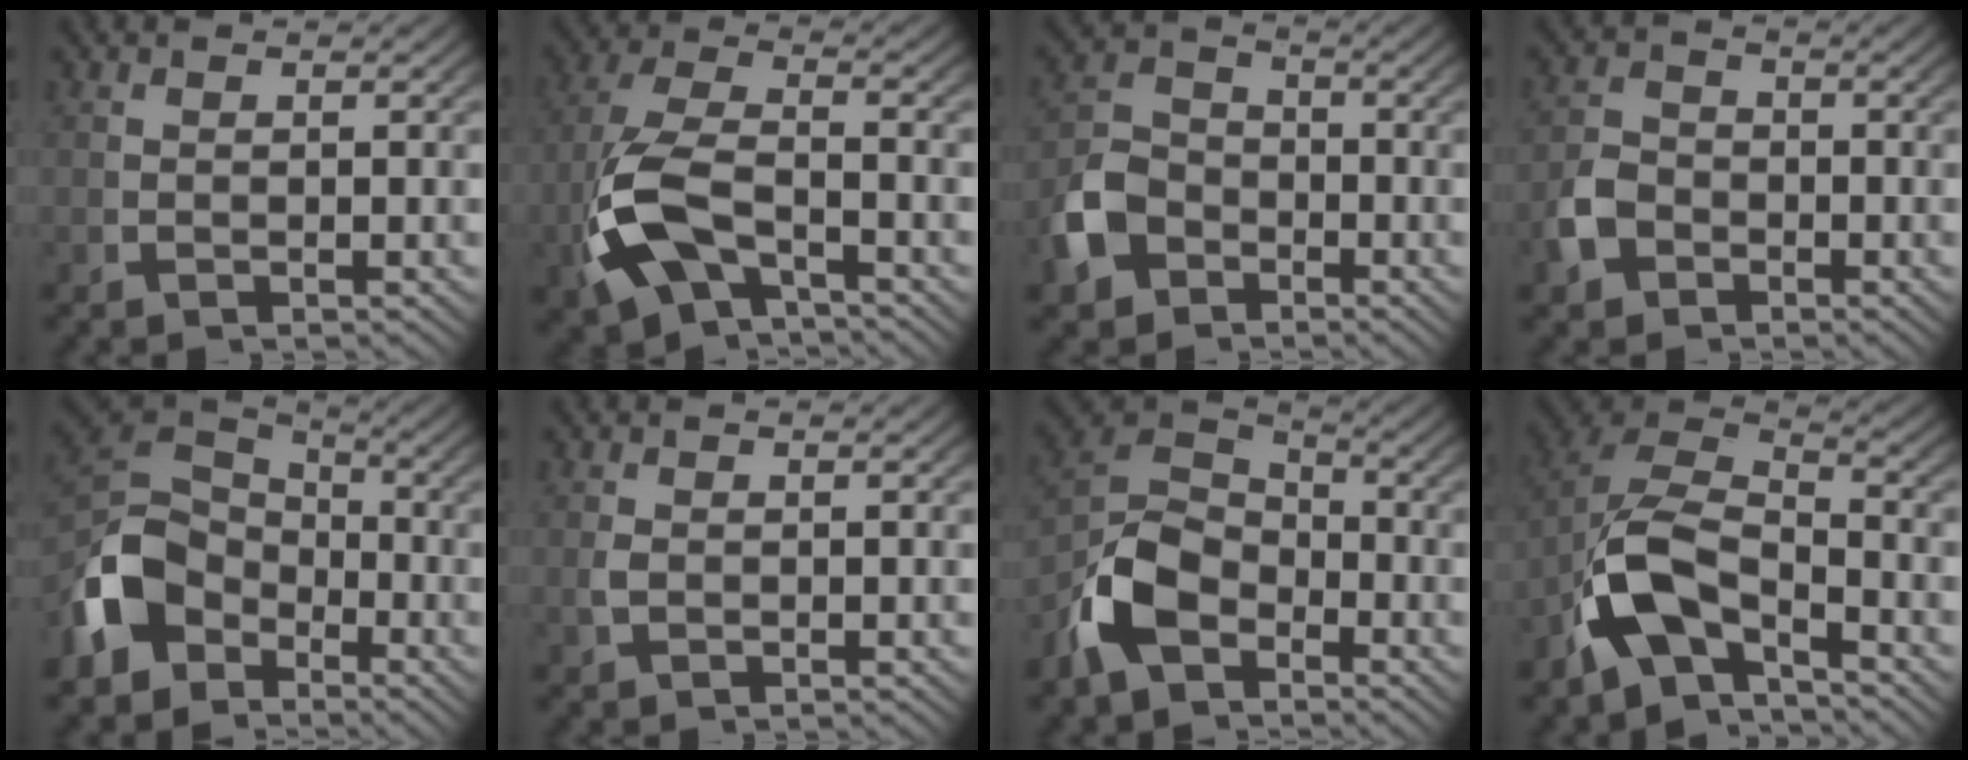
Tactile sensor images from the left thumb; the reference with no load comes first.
{"total": 9.4, "force": [-2.3, 6.3, 6.6], "torque": [-0.182, -0.041, -0.022]}
{"total": 6.1, "force": [-2.5, 4.8, 2.7], "torque": [-0.060, -0.017, -0.040]}
{"total": 3.3, "force": [-1.5, 2.6, 1.4], "torque": [-0.039, -0.011, -0.025]}
{"total": 9.2, "force": [-1.3, 6.8, 6.1], "torque": [-0.141, -0.021, -0.012]}
{"total": 0.7, "force": [0.1, 0.5, 0.5], "torque": [-0.018, -0.006, 0.007]}
{"total": 8.3, "force": [-1.9, 6.0, 5.4], "torque": [-0.122, -0.021, -0.027]}
{"total": 11.0, "force": [-1.9, 7.6, 7.7], "torque": [-0.181, -0.044, -0.026]}